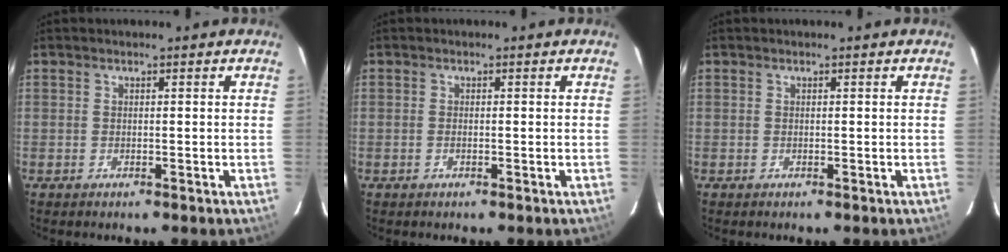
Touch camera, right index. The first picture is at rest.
{"total": 0.6, "force": [-0.3, 0.3, 0.4], "torque": [-0.007, 0.000, -0.005]}
{"total": 0.0}